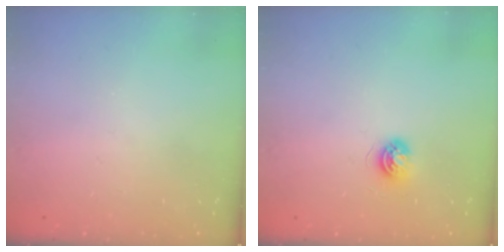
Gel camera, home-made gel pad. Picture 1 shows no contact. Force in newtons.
{"total": 5.4, "press": 5.4, "slide": 0.5}